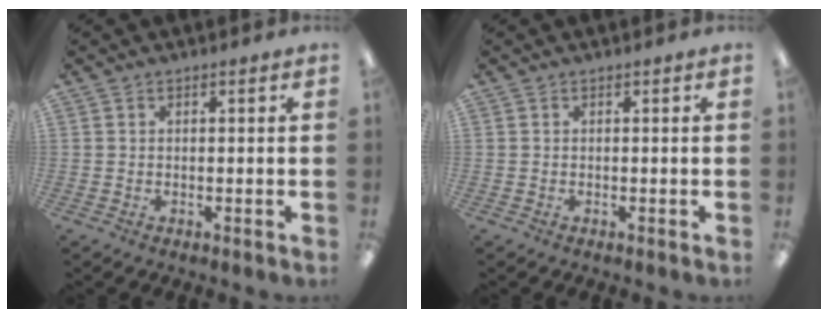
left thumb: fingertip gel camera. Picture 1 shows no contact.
{"total": 0.0}